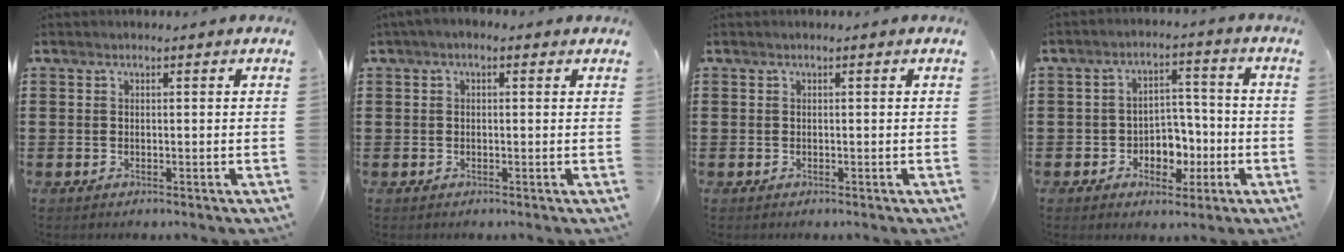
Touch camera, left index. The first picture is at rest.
{"total": 1.1, "force": [-0.2, 0.6, 0.9], "torque": [-0.016, 0.005, -0.004]}
{"total": 0.0}
{"total": 5.1, "force": [-1.8, 4.1, 2.5], "torque": [-0.046, 0.011, -0.036]}